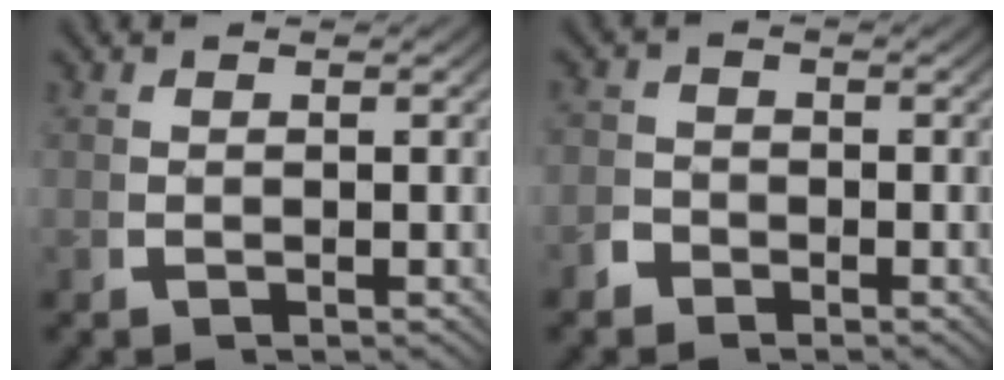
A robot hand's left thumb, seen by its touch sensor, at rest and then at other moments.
{"total": 1.7, "force": [-1.2, 1.2, -0.1], "torque": [0.010, -0.006, -0.026]}